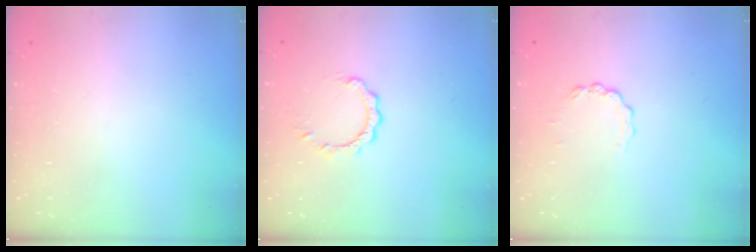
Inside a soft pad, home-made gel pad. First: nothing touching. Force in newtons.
{"total": 4.0, "press": 4.0, "slide": 0.4}
{"total": 2.8, "press": 2.8, "slide": 0.3}